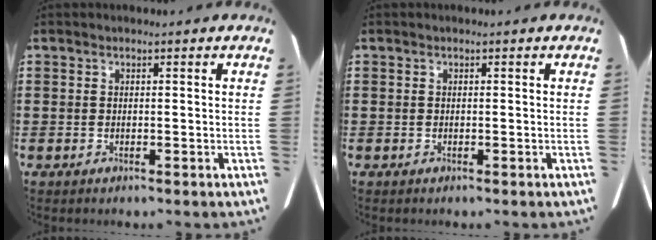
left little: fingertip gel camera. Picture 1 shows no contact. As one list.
[{"total": 0.0}]